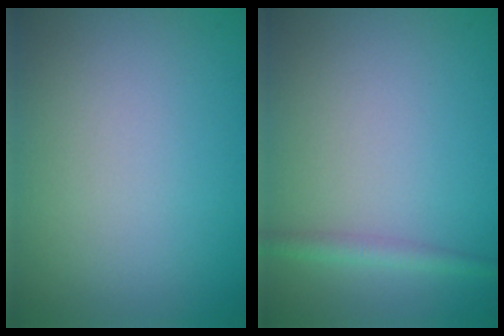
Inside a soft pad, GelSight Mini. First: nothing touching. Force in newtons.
{"total": 1.6, "press": 1.6, "slide": 0.0}